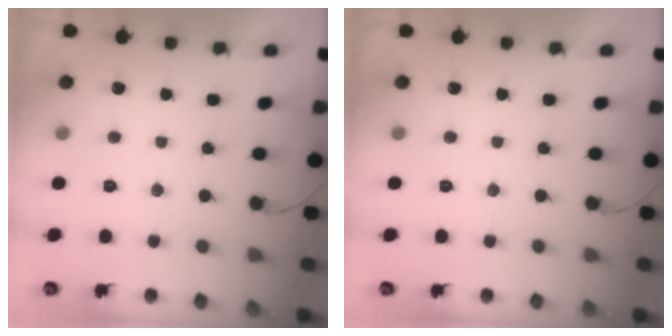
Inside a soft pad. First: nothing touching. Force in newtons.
{"total": 0.0}